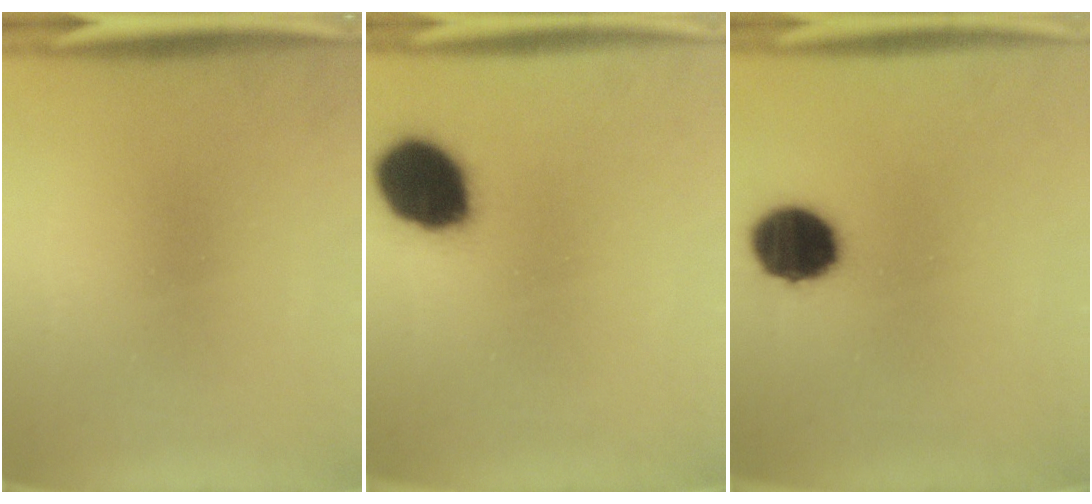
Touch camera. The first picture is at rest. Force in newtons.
{"total": 16.0}
{"total": 13.3}